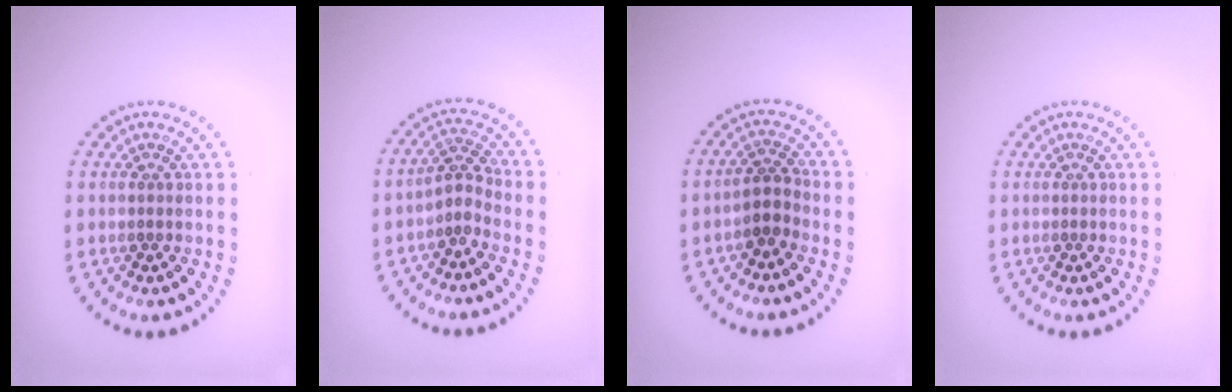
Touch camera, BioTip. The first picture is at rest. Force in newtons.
{"total": 2.1, "press": 1.5, "slide": 1.4}
{"total": 2.2, "press": 1.7, "slide": 1.3}
{"total": 0.0}